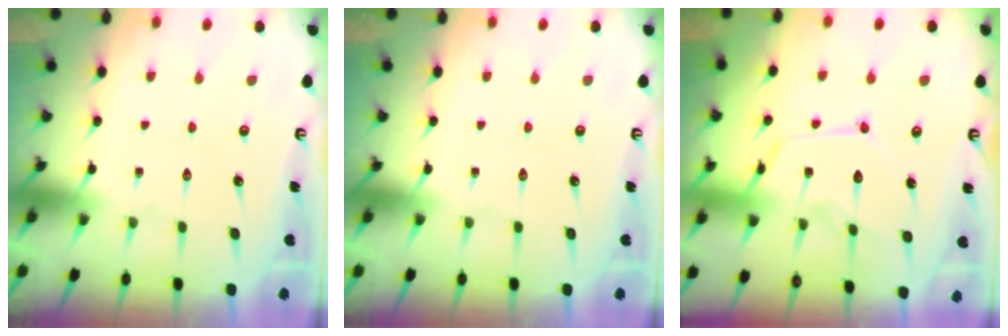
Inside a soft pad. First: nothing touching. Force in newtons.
{"total": 0.0}
{"total": 12.9, "press": 12.8, "slide": 0.9}